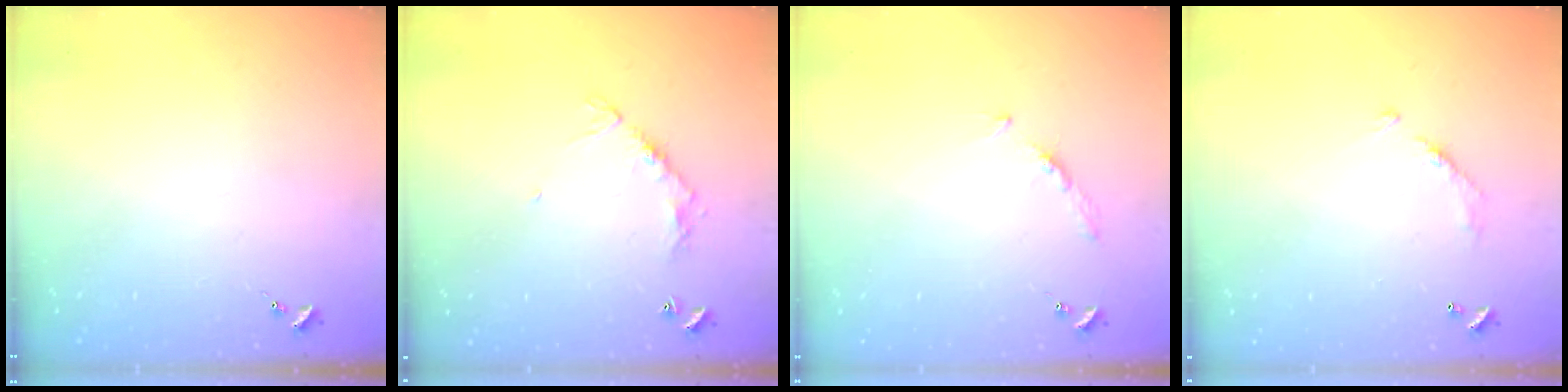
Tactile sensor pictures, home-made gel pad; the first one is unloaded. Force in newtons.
{"total": 8.1, "press": 8.1, "slide": 0.7}
{"total": 3.9, "press": 3.9, "slide": 0.5}
{"total": 6.5, "press": 6.5, "slide": 0.4}